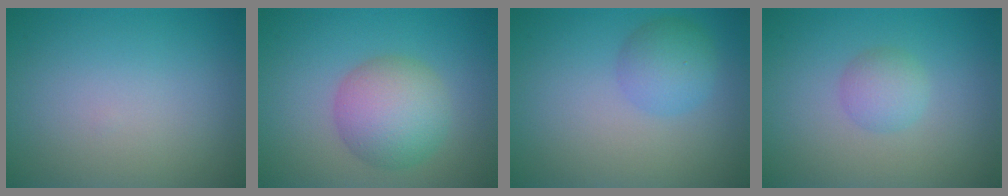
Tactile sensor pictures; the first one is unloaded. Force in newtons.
{"total": 5.6, "press": 5.6, "slide": 0.1}
{"total": 3.0, "press": 2.9, "slide": 0.2}
{"total": 2.1, "press": 2.1, "slide": 0.1}